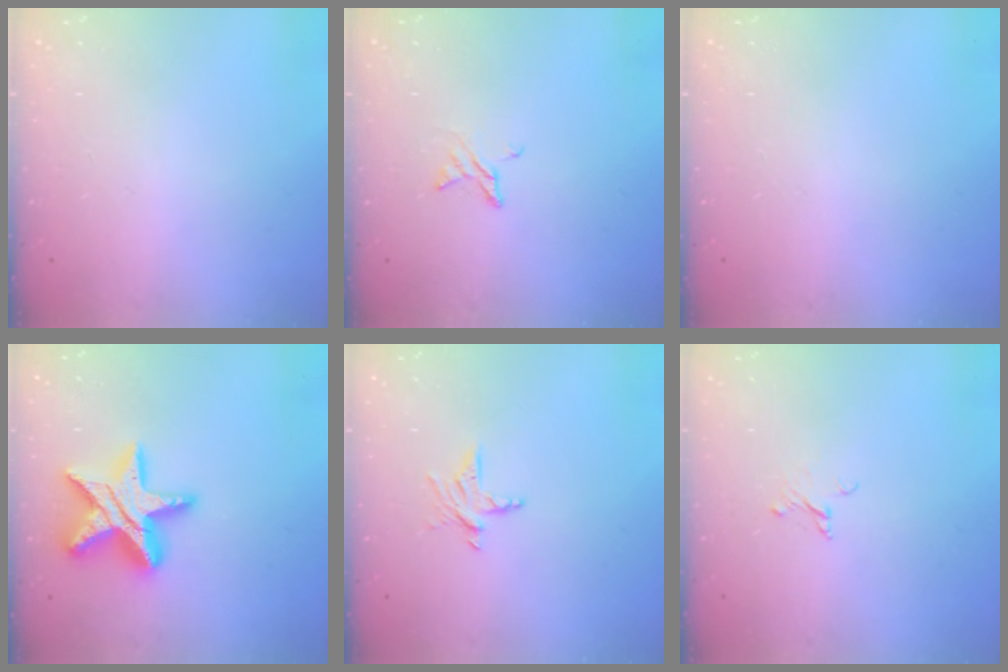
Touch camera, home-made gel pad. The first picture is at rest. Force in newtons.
{"total": 3.3, "press": 3.2, "slide": 0.3}
{"total": 0.0}
{"total": 16.2, "press": 16.2, "slide": 1.0}
{"total": 5.3, "press": 5.2, "slide": 0.4}
{"total": 2.1, "press": 2.1, "slide": 0.1}